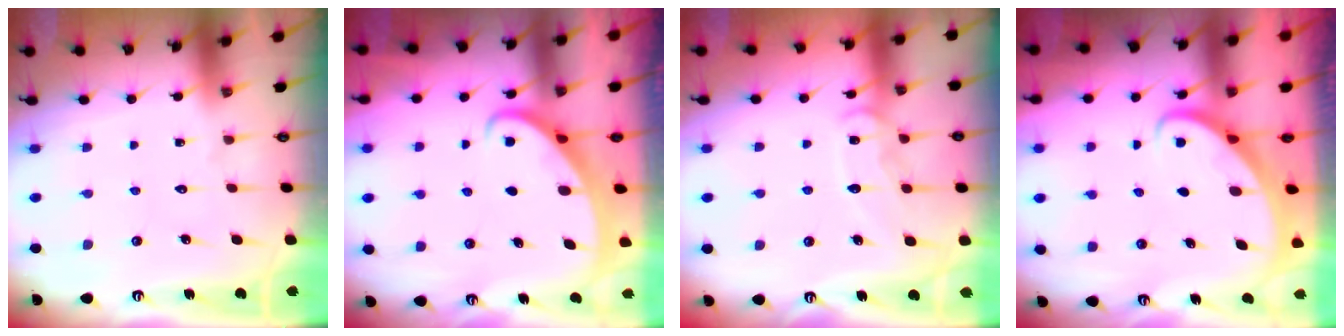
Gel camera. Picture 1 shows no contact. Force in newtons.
{"total": 2.4, "press": 2.4, "slide": 0.2}
{"total": 10.4, "press": 10.3, "slide": 0.9}
{"total": 2.8, "press": 2.8, "slide": 0.2}